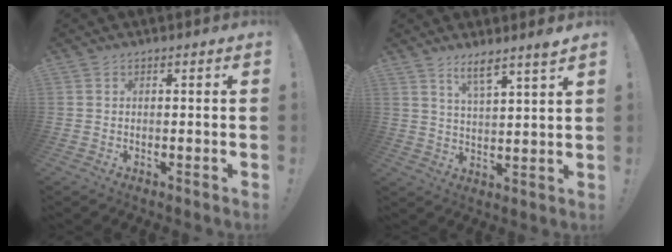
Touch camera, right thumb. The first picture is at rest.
{"total": 6.5, "force": [5.1, 0.2, 4.0], "torque": [-0.066, -0.033, 0.083]}